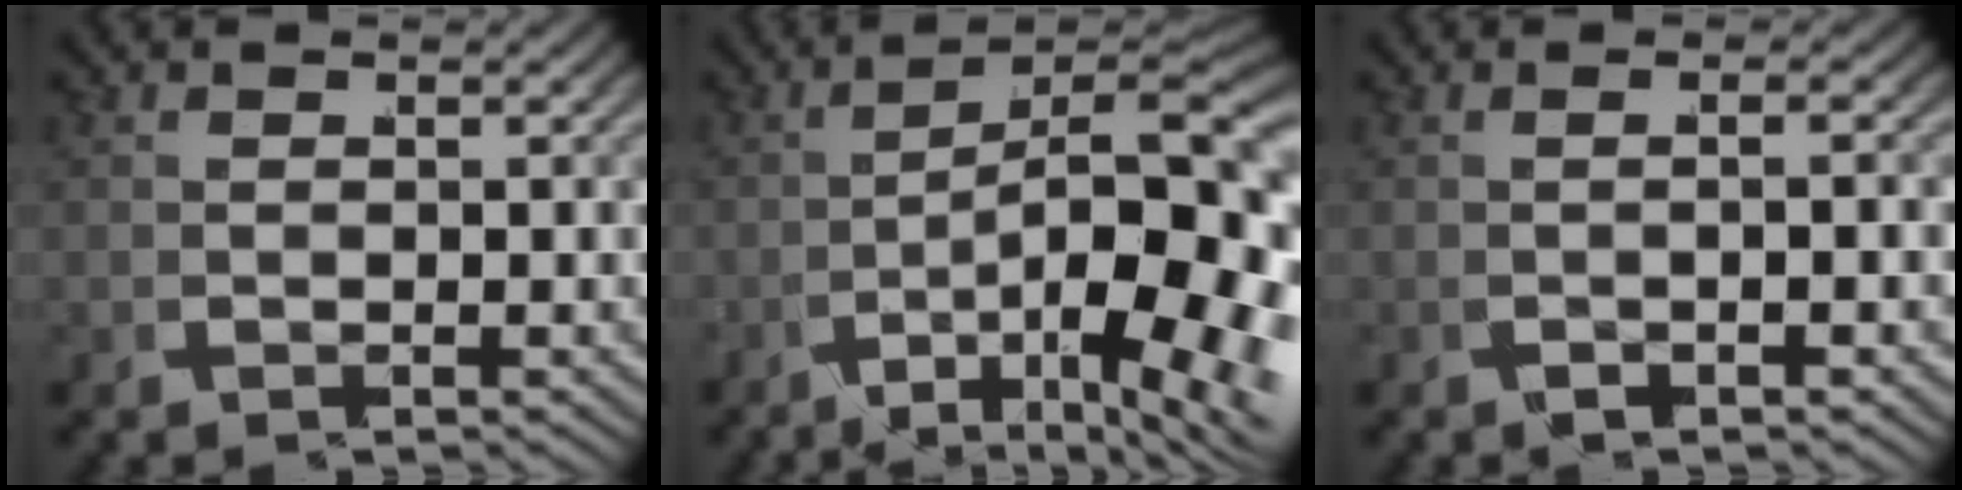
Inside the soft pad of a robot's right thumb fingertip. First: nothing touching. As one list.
[{"total": 14.6, "force": [-2.6, 8.5, 11.6], "torque": [-0.175, -0.056, -0.017]}, {"total": 2.0, "force": [-0.5, 0.3, 1.9], "torque": [-0.041, 0.010, -0.006]}]